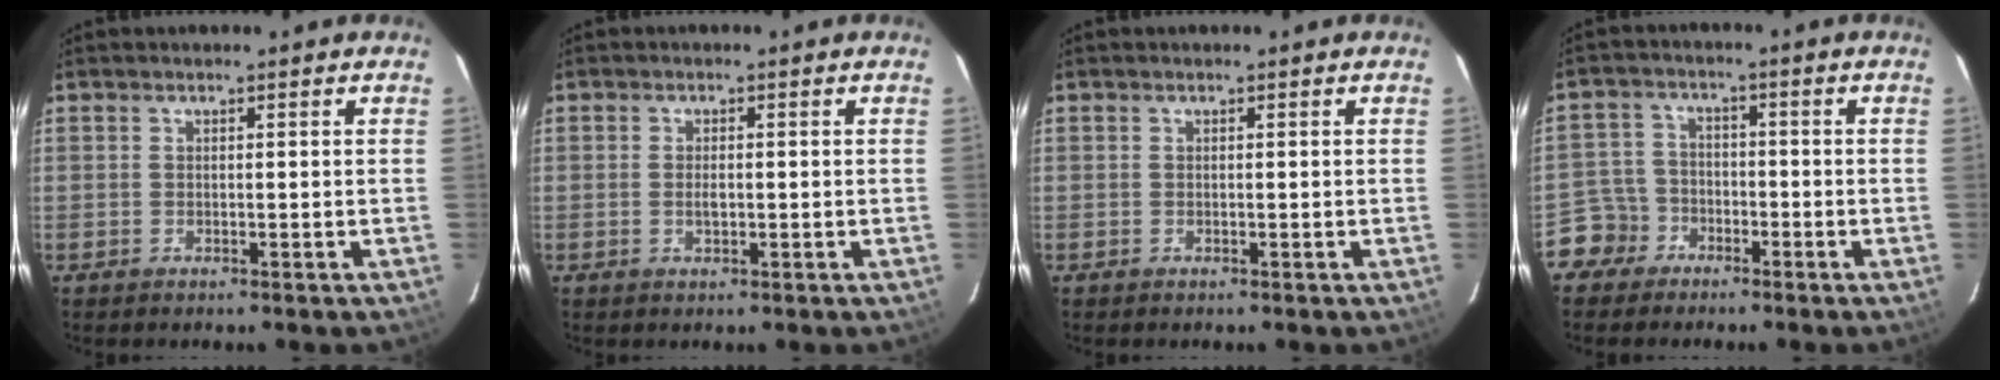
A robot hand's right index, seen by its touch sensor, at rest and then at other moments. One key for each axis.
{"total": 1.7, "fx": -0.3, "fy": 0.9, "fz": 1.4, "tx": -0.027, "ty": 0.000, "tz": -0.004}
{"total": 0.0}
{"total": 5.6, "fx": -3.5, "fy": 4.4, "fz": -0.1, "tx": -0.009, "ty": 0.025, "tz": -0.073}